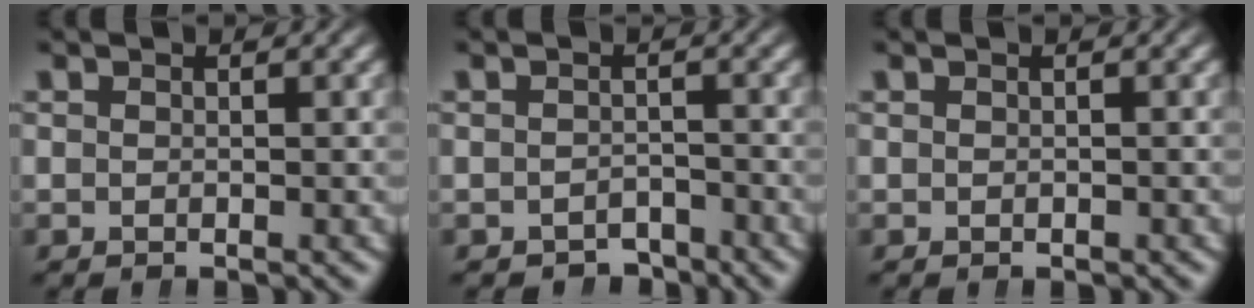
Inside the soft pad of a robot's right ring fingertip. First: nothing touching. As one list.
[{"total": 3.2, "force": [-3.0, 1.1, 0.0], "torque": [0.021, -0.011, -0.045]}, {"total": 0.0}]